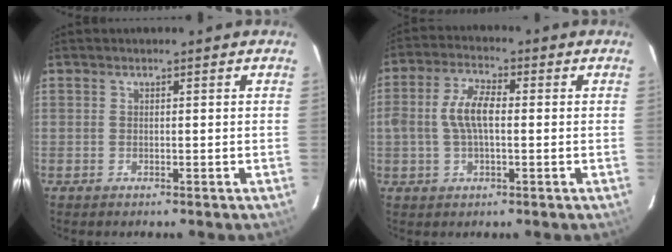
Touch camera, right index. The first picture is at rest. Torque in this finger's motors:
{"motor_torque": [0.27, 0.01, 0.32, 0.13]}